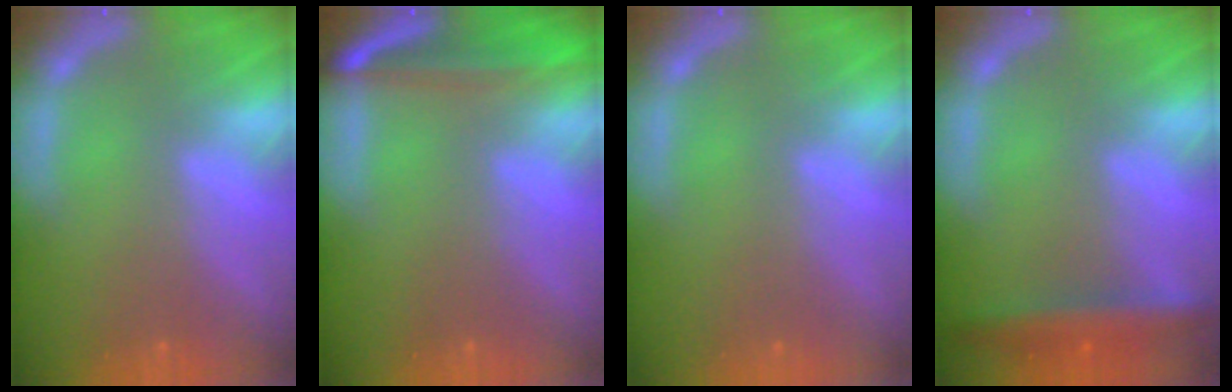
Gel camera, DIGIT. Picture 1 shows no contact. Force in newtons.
{"total": 6.6}
{"total": 0.0}
{"total": 4.4}